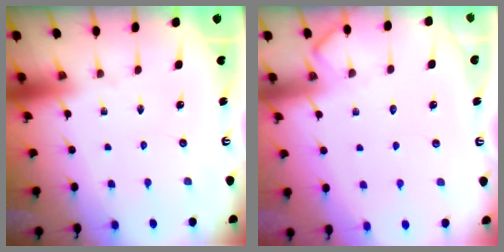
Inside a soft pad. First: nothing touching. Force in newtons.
{"total": 4.9, "press": 4.9, "slide": 0.5}